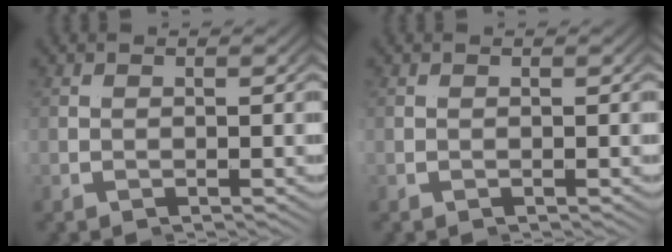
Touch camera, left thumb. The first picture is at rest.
{"total": 0.0}